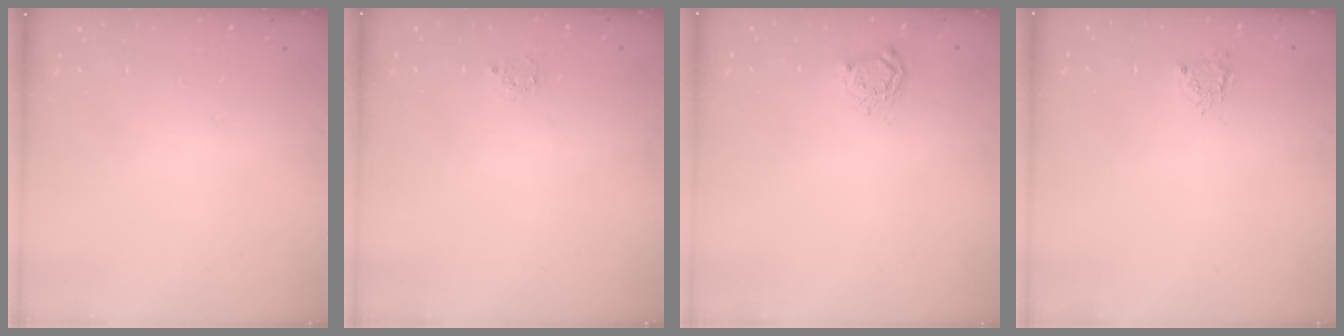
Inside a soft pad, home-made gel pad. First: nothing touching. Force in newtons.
{"total": 2.3, "press": 2.3, "slide": 0.2}
{"total": 5.8, "press": 5.8, "slide": 0.2}
{"total": 4.4, "press": 4.3, "slide": 0.2}